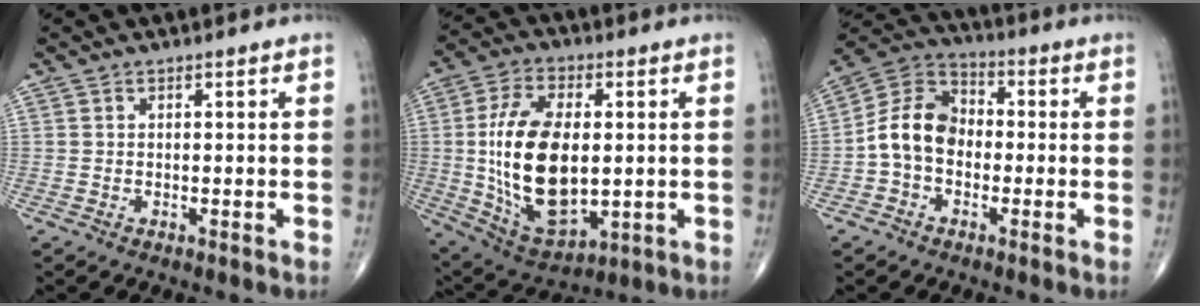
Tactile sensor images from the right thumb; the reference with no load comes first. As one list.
[{"total": 19.9, "force": [0.1, 10.8, 16.7], "torque": [-0.305, -0.010, 0.019]}, {"total": 10.2, "force": [-1.8, 7.6, 6.6], "torque": [-0.108, 0.038, -0.049]}]